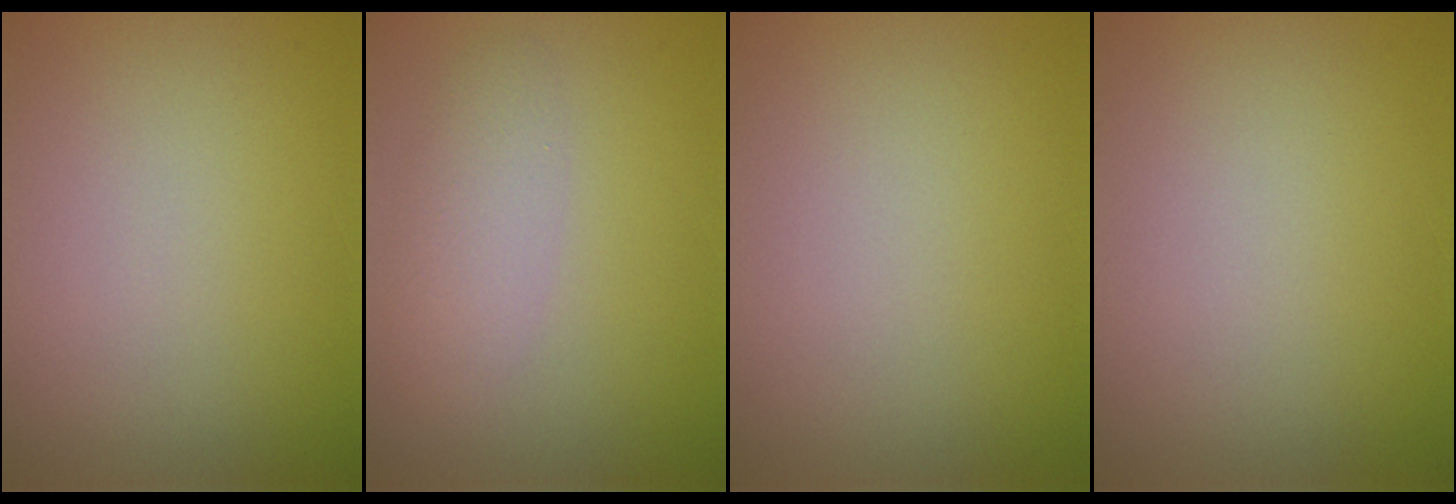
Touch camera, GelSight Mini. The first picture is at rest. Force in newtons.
{"total": 2.4, "press": 2.4, "slide": 0.1}
{"total": 0.0}
{"total": 0.0}